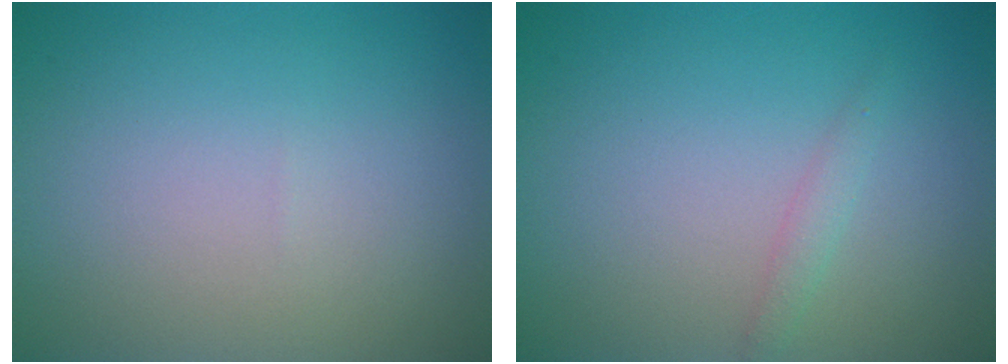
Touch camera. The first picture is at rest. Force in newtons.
{"total": 1.0, "press": 1.0, "slide": 0.0}